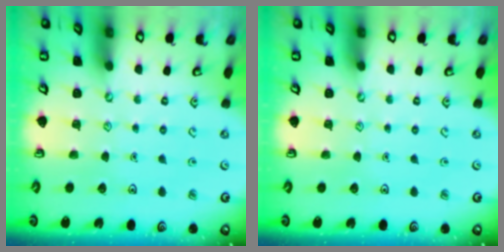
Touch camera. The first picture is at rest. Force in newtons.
{"total": 0.0}